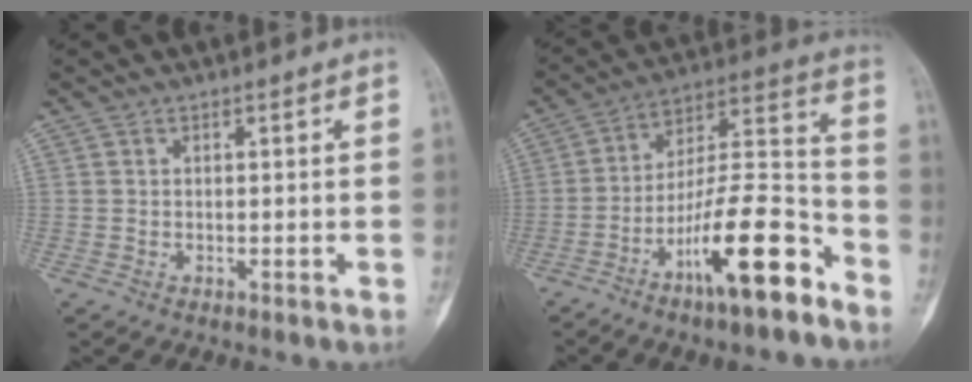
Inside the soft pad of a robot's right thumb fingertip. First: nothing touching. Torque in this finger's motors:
{"motor_torque": [0.52, 0.25, 1.74, -1.01, 0.30]}